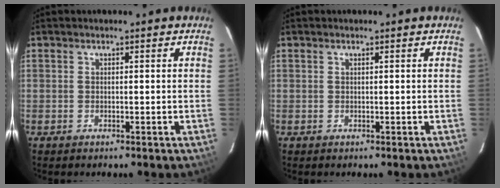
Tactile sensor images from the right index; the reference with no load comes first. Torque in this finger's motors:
{"motor_torque": [-0.08, -0.04, -0.07, -0.01]}